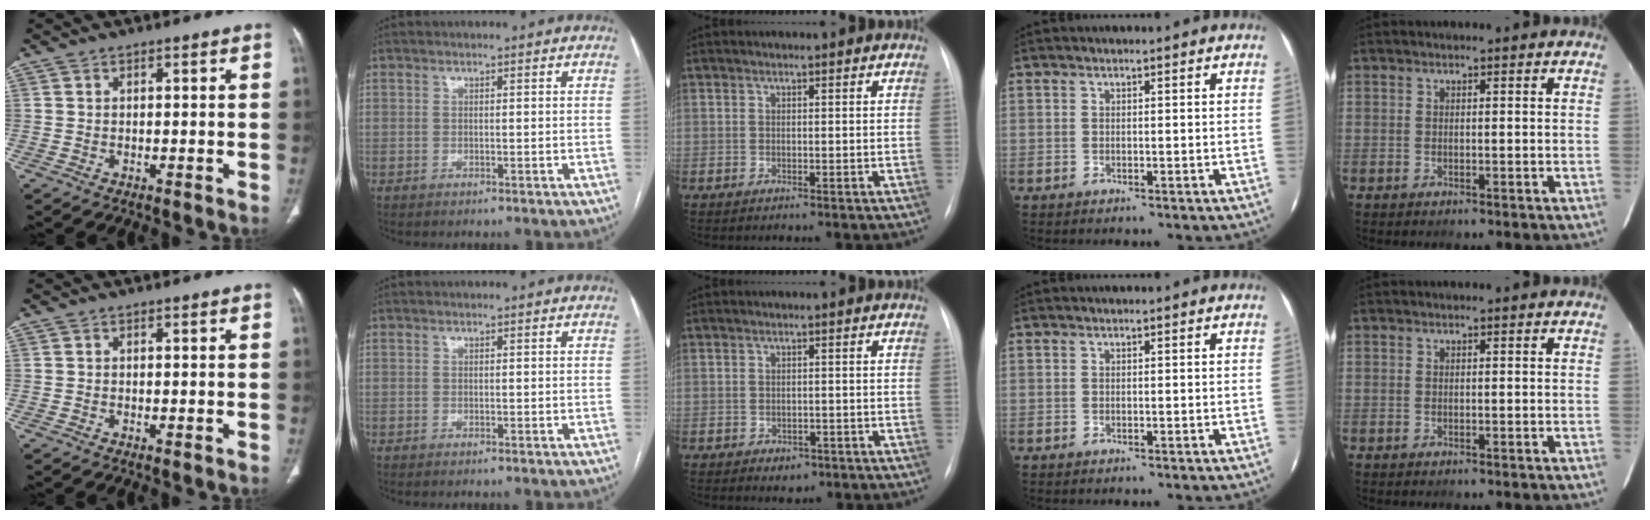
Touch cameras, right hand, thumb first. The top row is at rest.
{"middle": {"total": 2.1, "force": [-1.1, 1.5, 0.9], "torque": [-0.008, 0.003, -0.006]}}